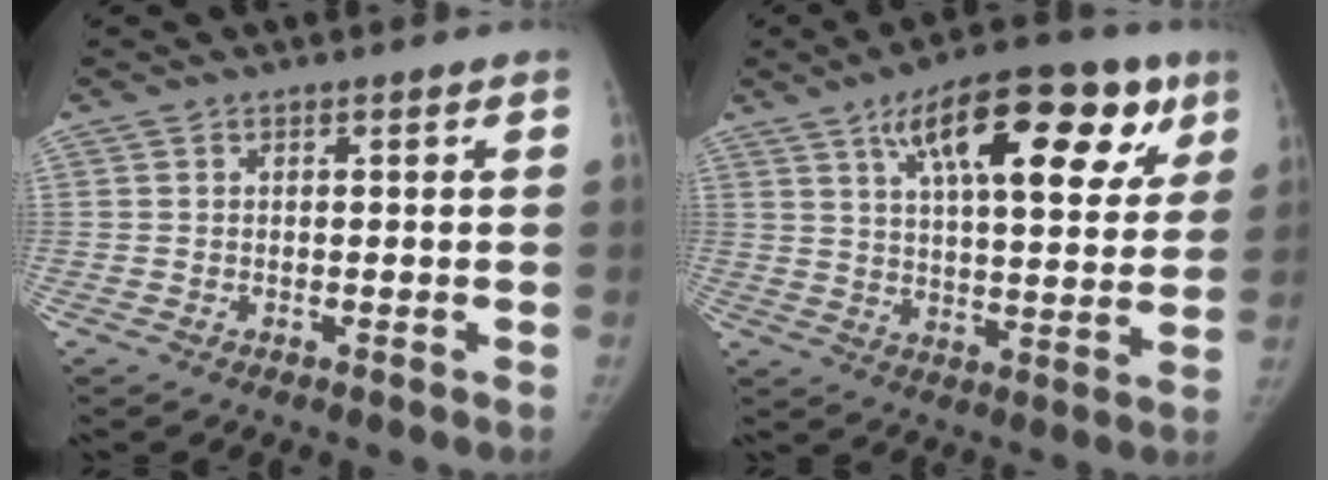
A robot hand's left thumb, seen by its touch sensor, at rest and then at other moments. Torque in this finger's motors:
{"motor_torque": [0.18, 0.20, 1.62, -1.15, 0.32]}